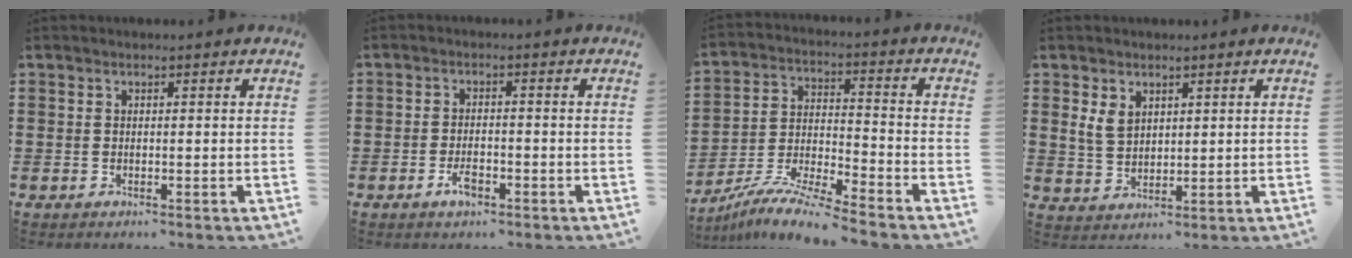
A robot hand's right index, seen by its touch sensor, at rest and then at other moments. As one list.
[{"total": 3.1, "force": [-1.6, 1.2, 2.4], "torque": [-0.050, -0.002, -0.030]}, {"total": 7.9, "force": [-7.5, -0.6, 2.3], "torque": [-0.052, -0.008, -0.154]}, {"total": 3.7, "force": [1.8, 2.6, 1.9], "torque": [-0.048, 0.010, 0.033]}]